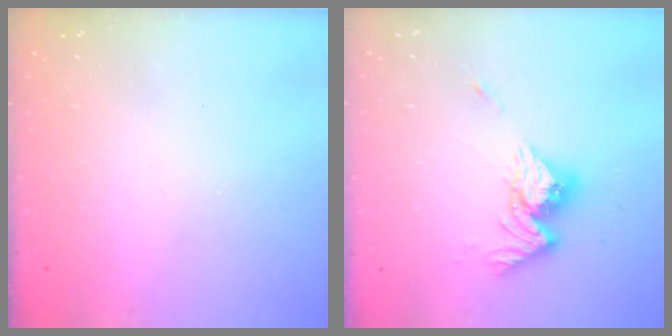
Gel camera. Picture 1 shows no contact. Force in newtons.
{"total": 13.6, "press": 13.6, "slide": 1.4}